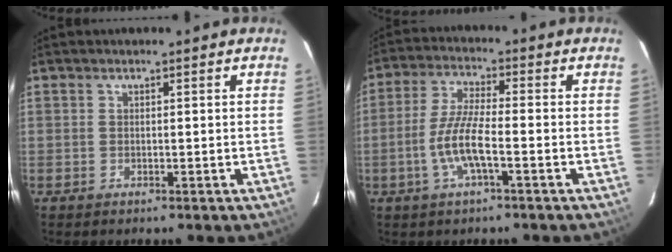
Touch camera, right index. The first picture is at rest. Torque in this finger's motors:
{"motor_torque": [1.17, -0.85, 0.81, 0.20]}